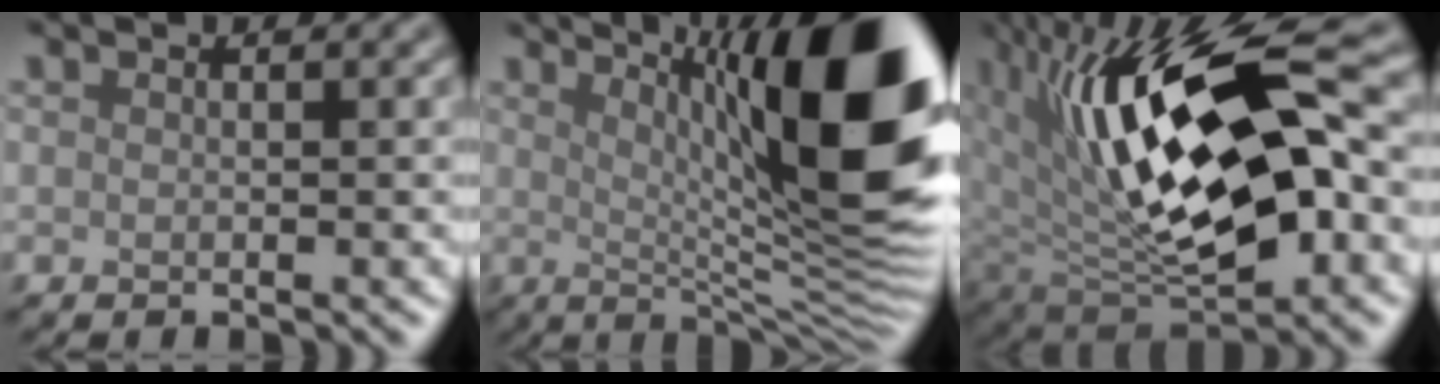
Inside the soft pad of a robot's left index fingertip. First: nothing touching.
{"total": 15.7, "force": [4.3, 3.8, 14.6], "torque": [-0.184, 0.008, 0.076]}
{"total": 16.0, "force": [2.8, 7.1, 14.0], "torque": [-0.247, -0.003, 0.045]}